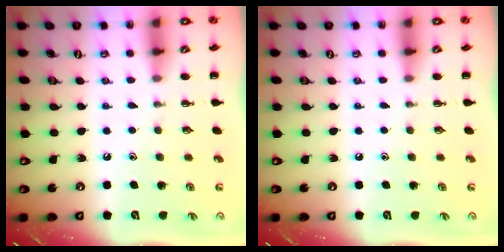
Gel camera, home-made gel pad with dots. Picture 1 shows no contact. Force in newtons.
{"total": 0.0}